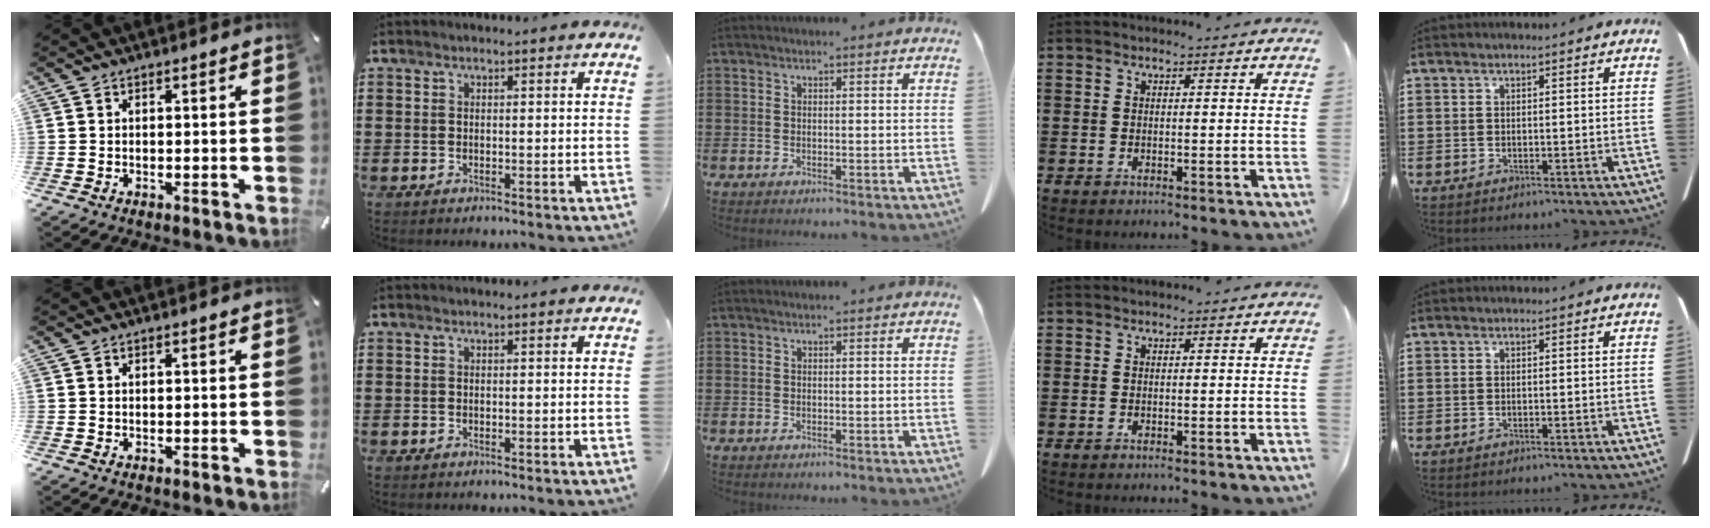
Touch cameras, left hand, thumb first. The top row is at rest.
{}